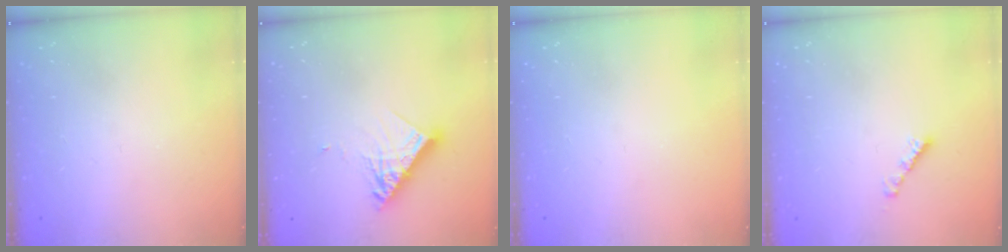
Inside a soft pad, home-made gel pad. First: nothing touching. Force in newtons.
{"total": 10.2, "press": 10.2, "slide": 0.3}
{"total": 0.0}
{"total": 2.3, "press": 2.3, "slide": 0.2}